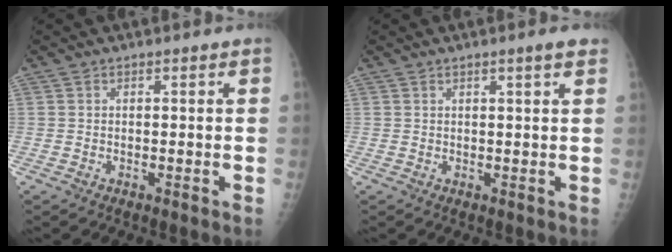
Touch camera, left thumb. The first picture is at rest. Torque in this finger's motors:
{"motor_torque": [-0.13, 0.22, 0.19, 0.13, -0.09]}